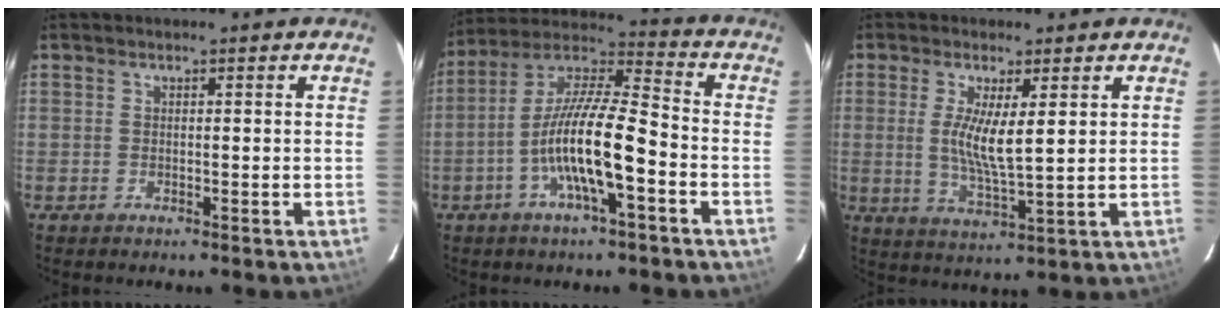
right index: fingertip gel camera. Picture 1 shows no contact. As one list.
[{"total": 13.9, "force": [-5.0, 2.4, 12.8], "torque": [-0.246, 0.002, -0.100]}, {"total": 6.5, "force": [1.4, 0.8, 6.3], "torque": [-0.121, -0.014, 0.026]}]